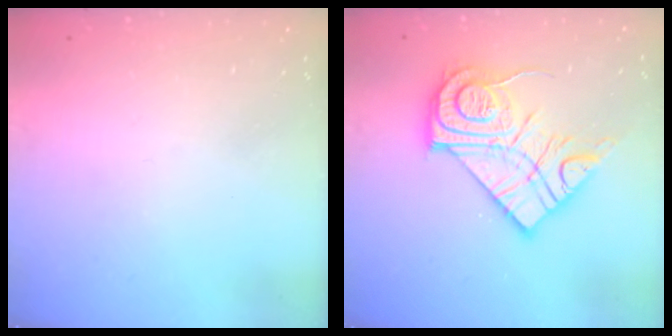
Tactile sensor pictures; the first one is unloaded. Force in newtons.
{"total": 18.2, "press": 18.1, "slide": 1.2}